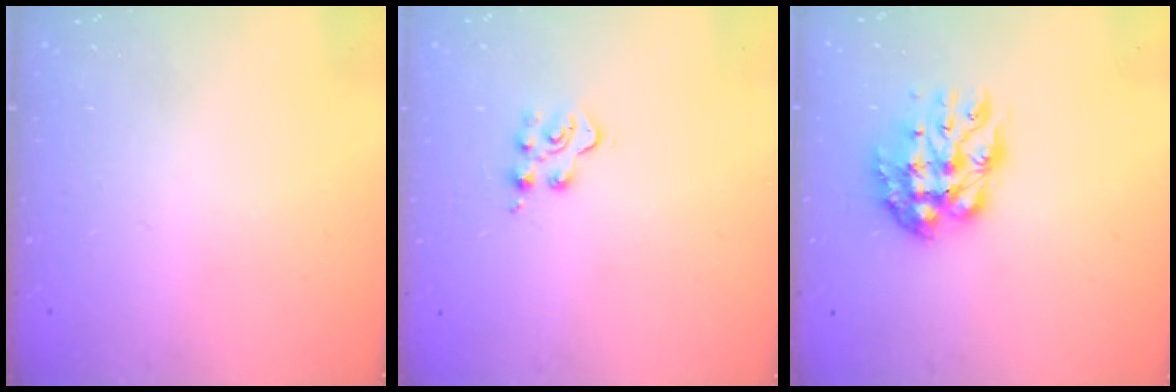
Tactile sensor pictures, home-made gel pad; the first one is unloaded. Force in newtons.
{"total": 4.0, "press": 4.0, "slide": 0.4}
{"total": 10.2, "press": 10.1, "slide": 0.8}